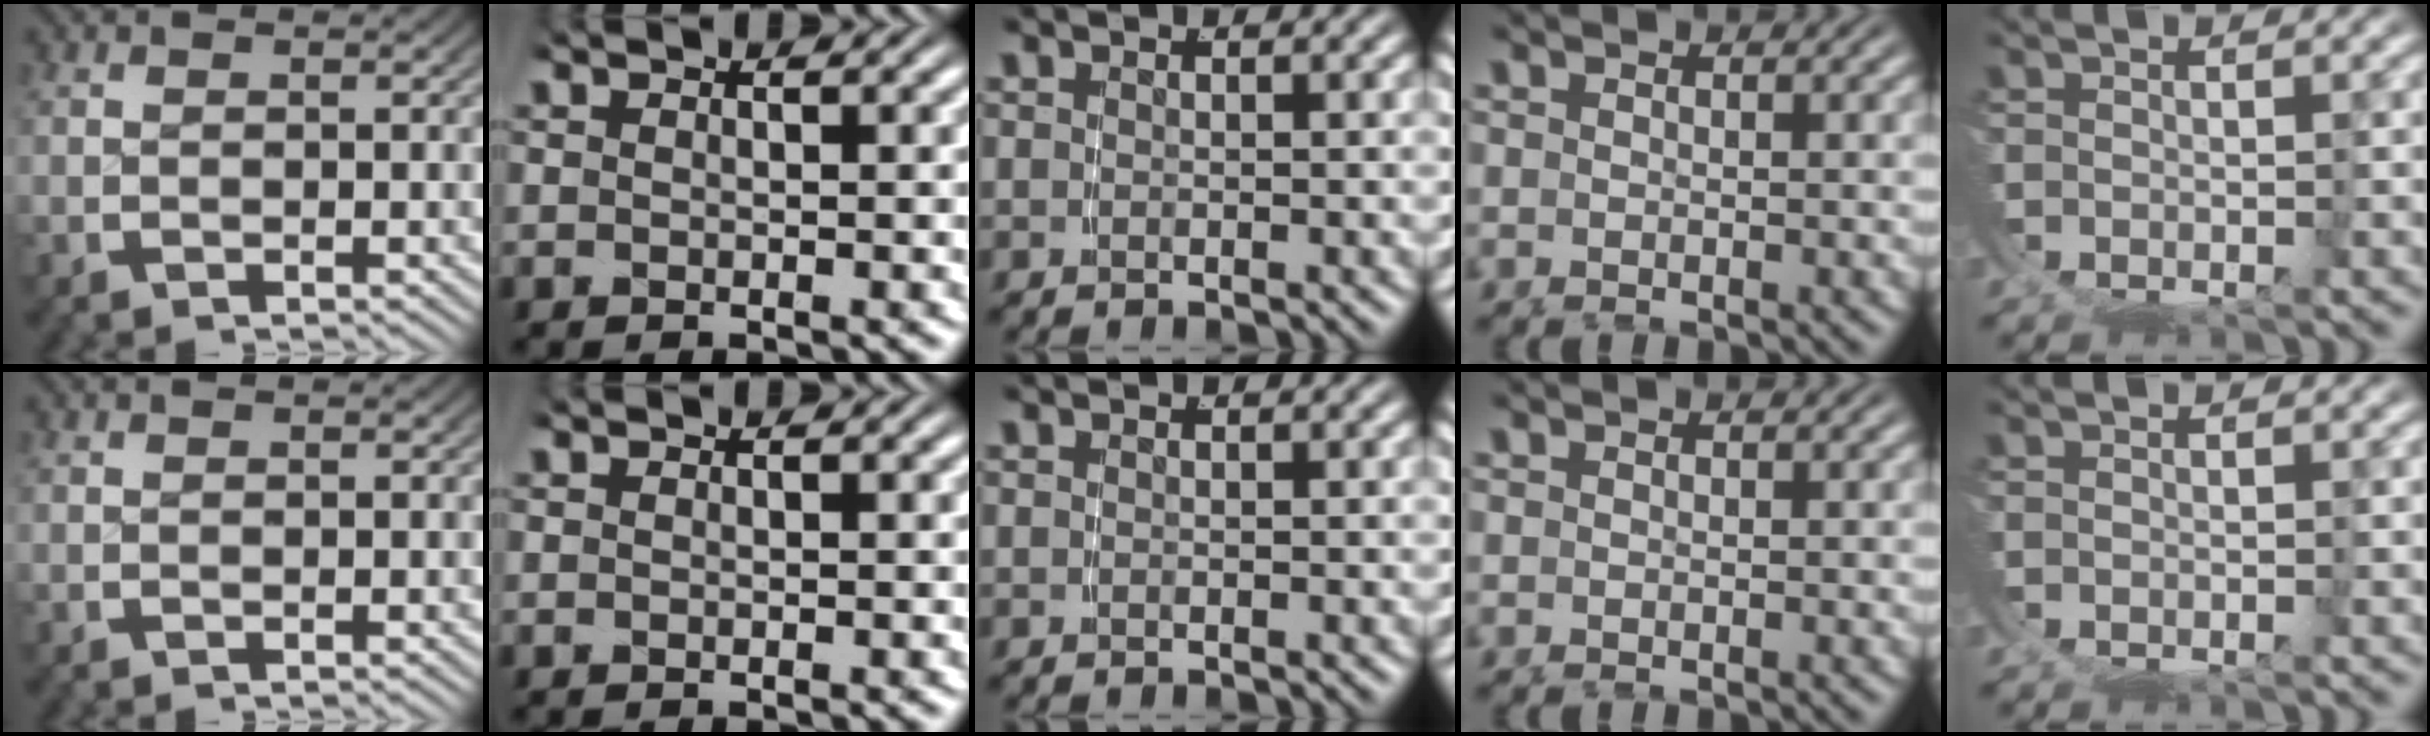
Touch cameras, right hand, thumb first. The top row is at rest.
{}